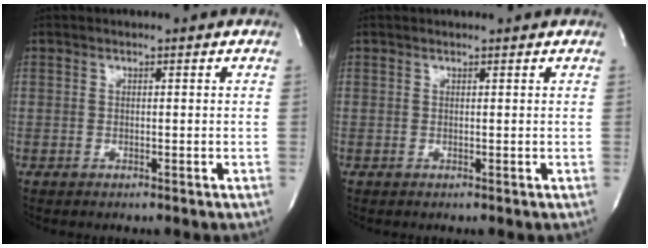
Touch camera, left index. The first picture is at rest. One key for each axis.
{"total": 1.1, "fx": 1.1, "fy": 0.0, "fz": 0.2, "tx": -0.008, "ty": 0.008, "tz": 0.016}